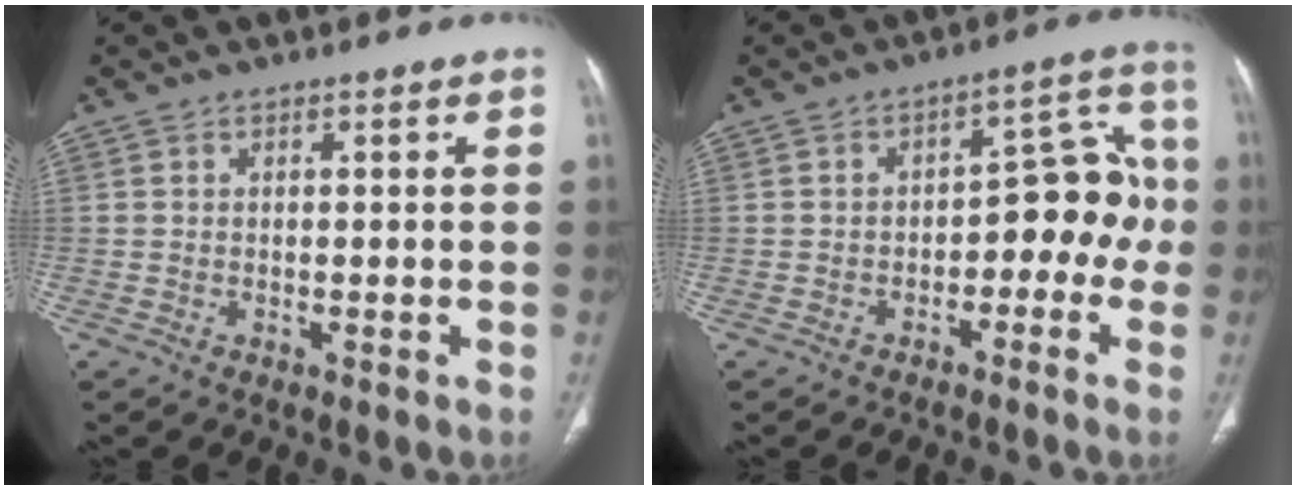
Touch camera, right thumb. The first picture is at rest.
{"total": 10.9, "force": [-2.6, 6.5, 8.3], "torque": [-0.062, 0.054, -0.041]}